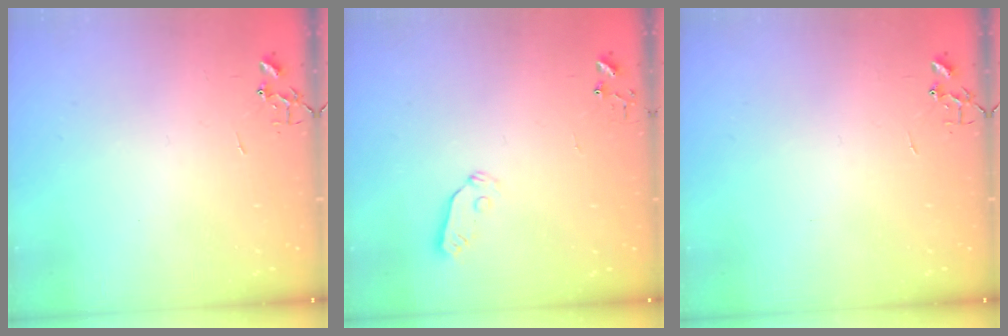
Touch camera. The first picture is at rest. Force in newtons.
{"total": 3.9, "press": 3.8, "slide": 0.6}
{"total": 0.0}